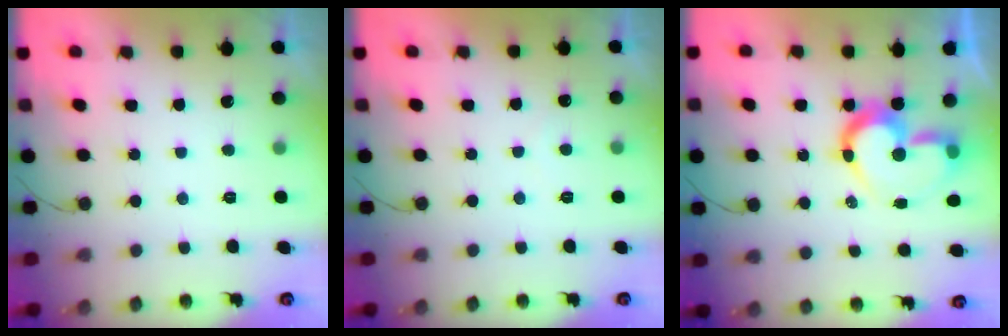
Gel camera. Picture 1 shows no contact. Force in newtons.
{"total": 3.5, "press": 3.5, "slide": 0.1}
{"total": 12.3, "press": 12.2, "slide": 2.0}